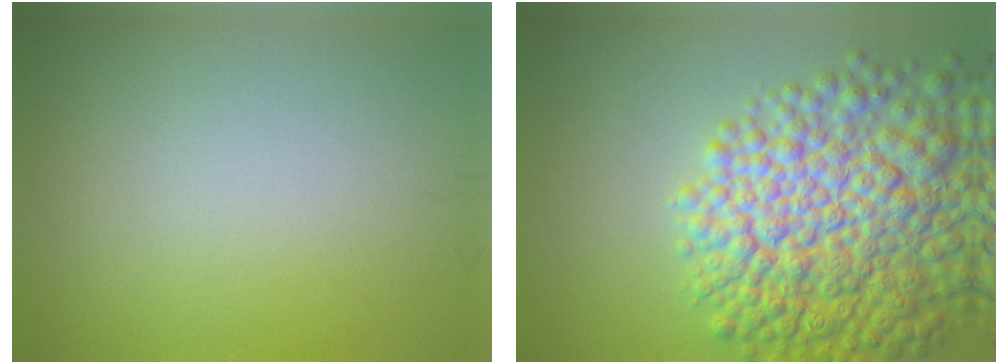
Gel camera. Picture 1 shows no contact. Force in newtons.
{"total": 12.4, "press": 12.4, "slide": 0.5}